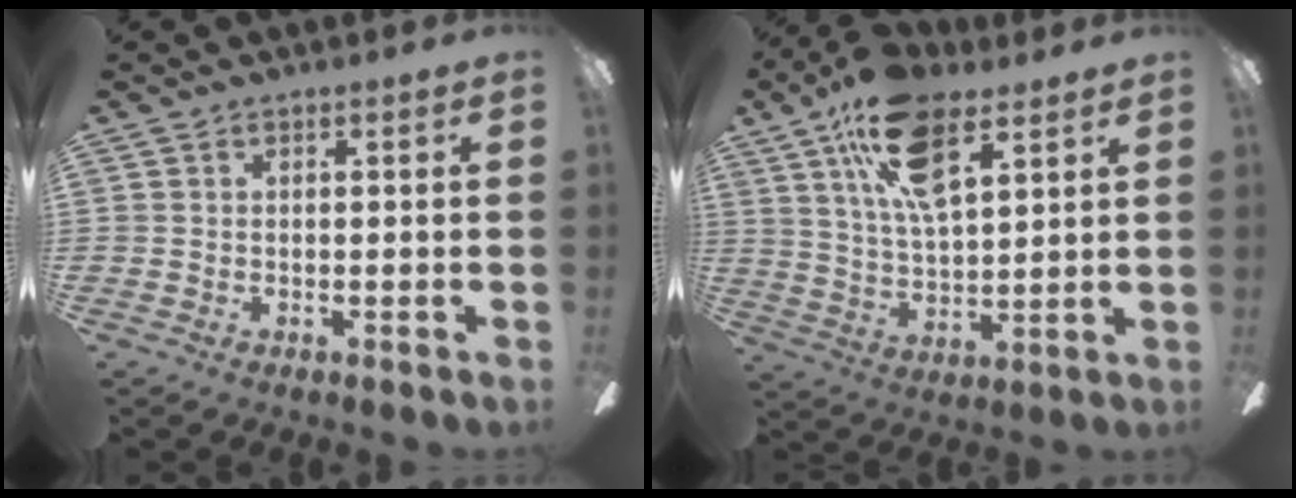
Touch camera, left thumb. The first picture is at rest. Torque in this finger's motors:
{"motor_torque": [0.50, 0.52, 1.67, -1.08, 0.46]}